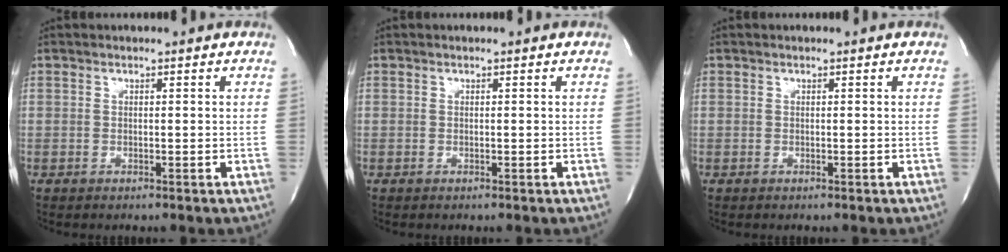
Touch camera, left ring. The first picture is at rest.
{"total": 0.0}
{"total": 0.0}